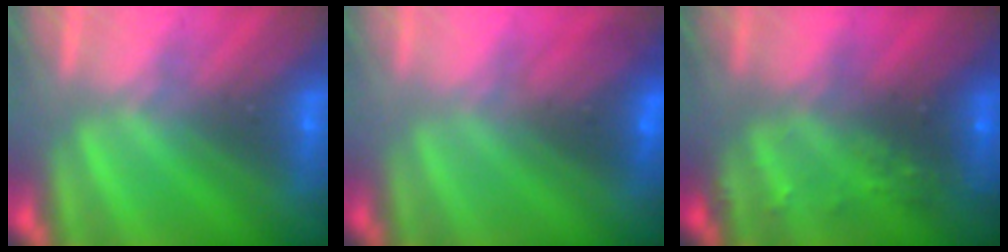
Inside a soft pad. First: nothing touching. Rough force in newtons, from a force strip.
{"total": 2.8}
{"total": 7.8}